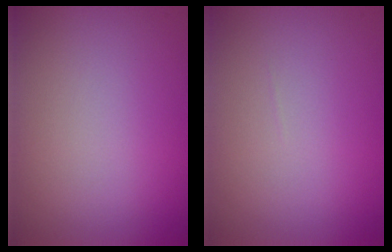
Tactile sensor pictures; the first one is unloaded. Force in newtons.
{"total": 0.0}